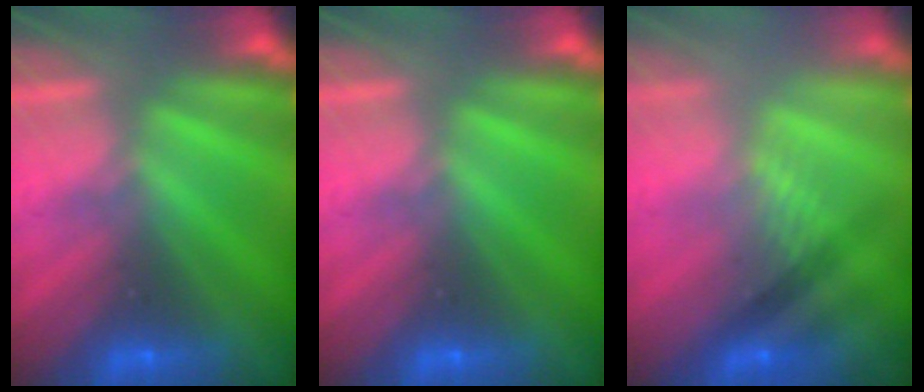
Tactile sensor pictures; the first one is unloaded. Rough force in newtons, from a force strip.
{"total": 0.0}
{"total": 2.2}